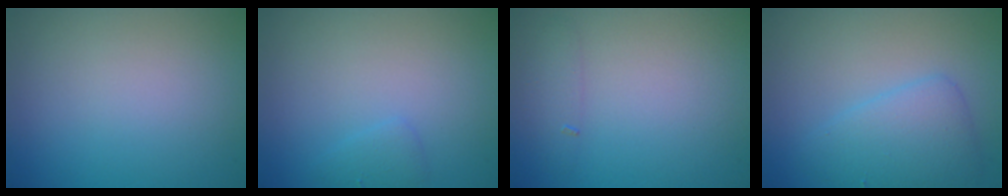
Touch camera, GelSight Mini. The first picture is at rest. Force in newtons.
{"total": 1.1, "press": 1.1, "slide": 0.0}
{"total": 1.3, "press": 1.3, "slide": 0.0}
{"total": 3.7, "press": 3.7, "slide": 0.1}